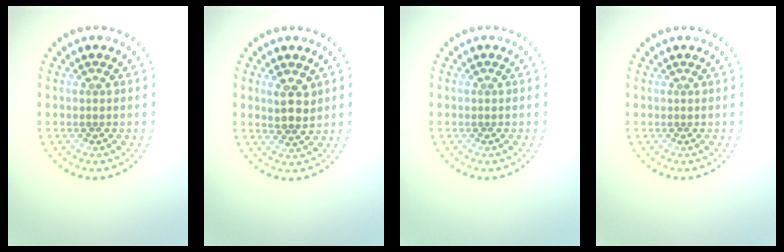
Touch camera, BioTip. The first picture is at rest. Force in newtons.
{"total": 2.5, "press": 2.3, "slide": 1.0}
{"total": 0.0}
{"total": 0.0}